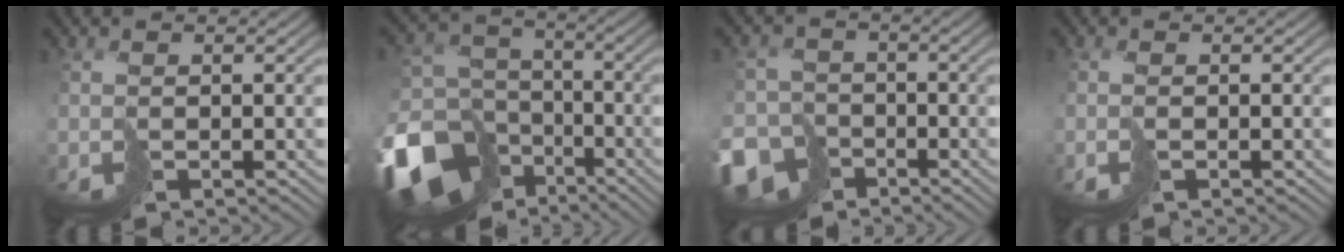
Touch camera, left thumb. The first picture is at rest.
{"total": 17.7, "force": [-9.2, 13.3, 7.0], "torque": [-0.226, -0.050, -0.133]}
{"total": 8.6, "force": [-5.7, 6.1, 2.0], "torque": [-0.048, -0.038, -0.103]}
{"total": 1.0, "force": [-0.5, 0.3, 0.8], "torque": [-0.020, 0.000, -0.012]}